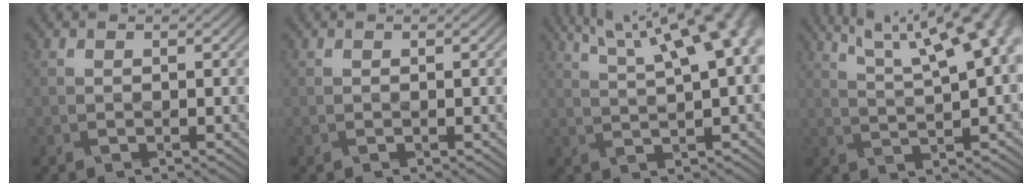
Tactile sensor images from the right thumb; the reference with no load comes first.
{"total": 0.0}
{"total": 15.2, "force": [7.0, 5.2, 12.5], "torque": [-0.162, 0.059, 0.087]}
{"total": 15.8, "force": [7.6, 5.4, 12.7], "torque": [-0.169, 0.056, 0.102]}